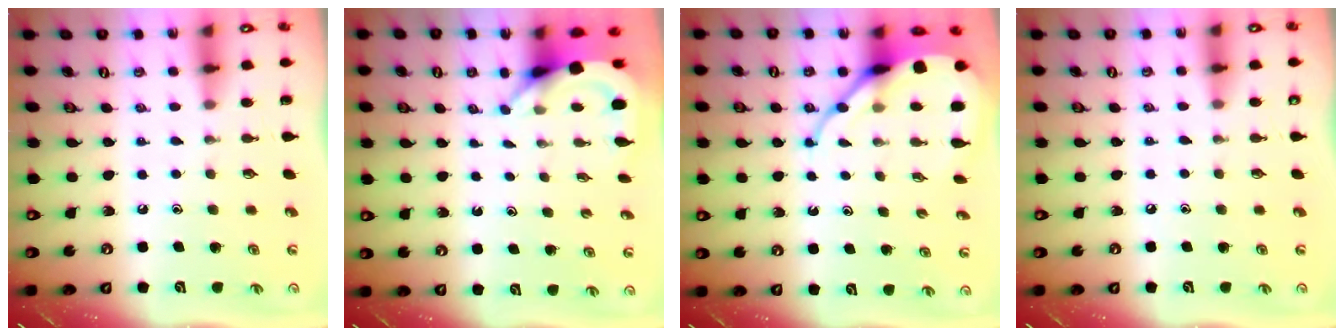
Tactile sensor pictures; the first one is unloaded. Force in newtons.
{"total": 3.8, "press": 3.8, "slide": 0.3}
{"total": 10.3, "press": 10.2, "slide": 1.0}
{"total": 3.2, "press": 3.2, "slide": 0.5}